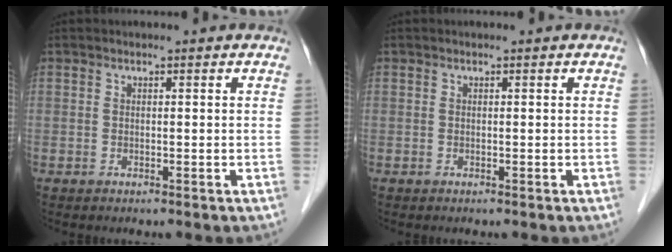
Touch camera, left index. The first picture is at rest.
{"total": 0.0}